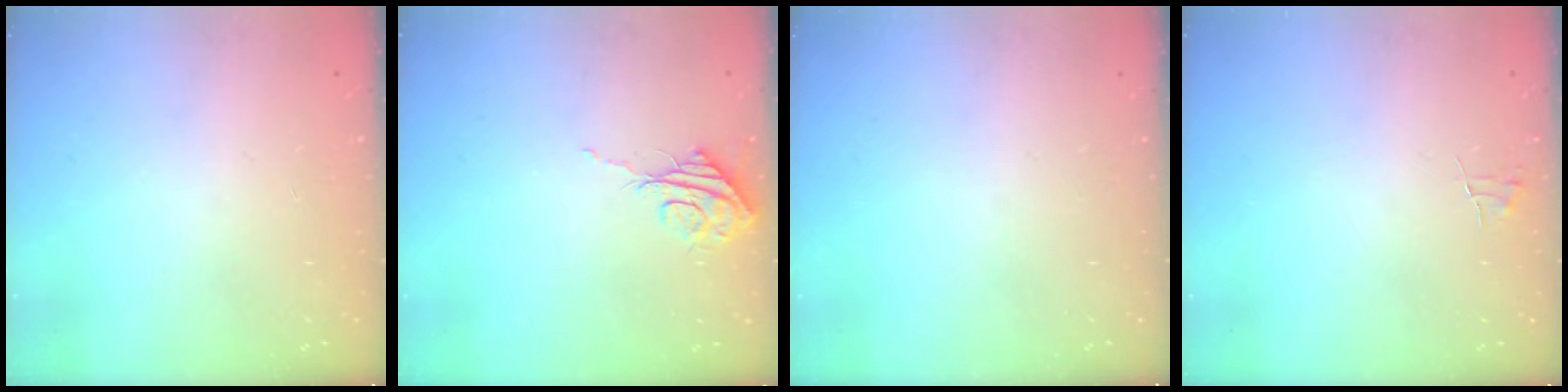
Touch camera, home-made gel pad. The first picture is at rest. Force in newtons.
{"total": 8.0, "press": 8.0, "slide": 0.4}
{"total": 0.0}
{"total": 3.3, "press": 3.2, "slide": 0.3}